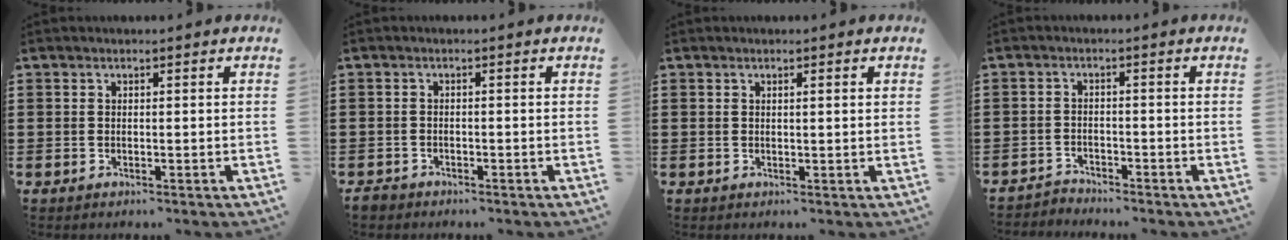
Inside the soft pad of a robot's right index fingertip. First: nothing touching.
{"total": 1.3, "force": [-1.2, 0.6, 0.0], "torque": [-0.012, 0.000, -0.029]}
{"total": 0.7, "force": [0.3, 0.0, 0.7], "torque": [-0.012, 0.001, 0.005]}
{"total": 2.2, "force": [-2.2, 0.3, -0.2], "torque": [-0.004, 0.003, -0.049]}